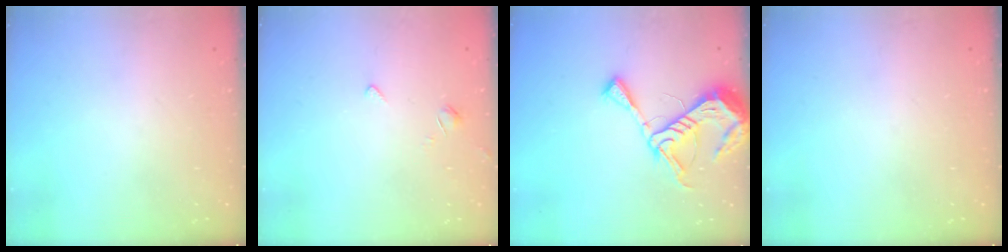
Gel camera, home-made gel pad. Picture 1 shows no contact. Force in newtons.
{"total": 1.7, "press": 1.6, "slide": 0.5}
{"total": 10.5, "press": 10.4, "slide": 1.1}
{"total": 0.0}